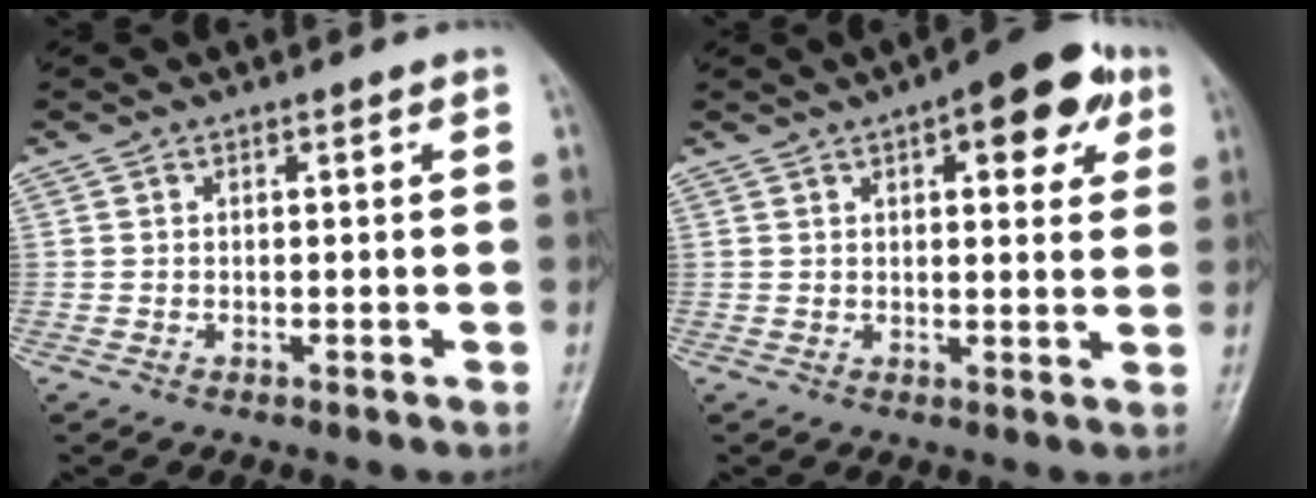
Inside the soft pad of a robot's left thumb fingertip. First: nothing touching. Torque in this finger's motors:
{"motor_torque": [0.13, 0.35, 0.36, 0.36, 0.20]}